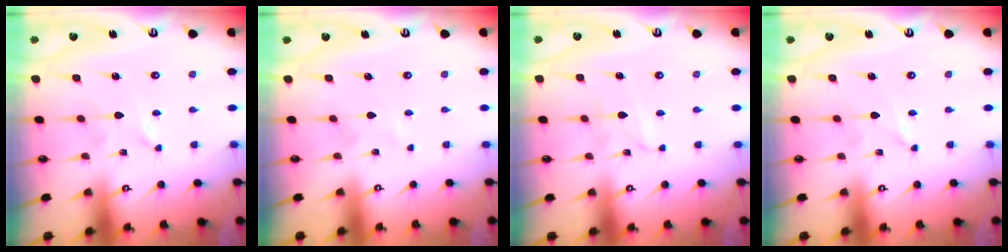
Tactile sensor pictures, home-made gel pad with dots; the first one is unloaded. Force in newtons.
{"total": 0.0}
{"total": 1.8, "press": 1.7, "slide": 0.2}
{"total": 0.0}